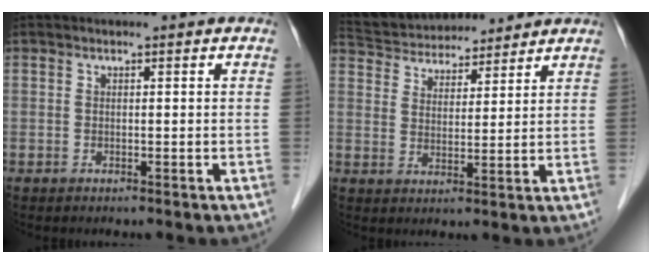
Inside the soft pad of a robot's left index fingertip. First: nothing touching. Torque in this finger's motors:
{"motor_torque": [-0.51, -0.92, 0.11, 0.01]}